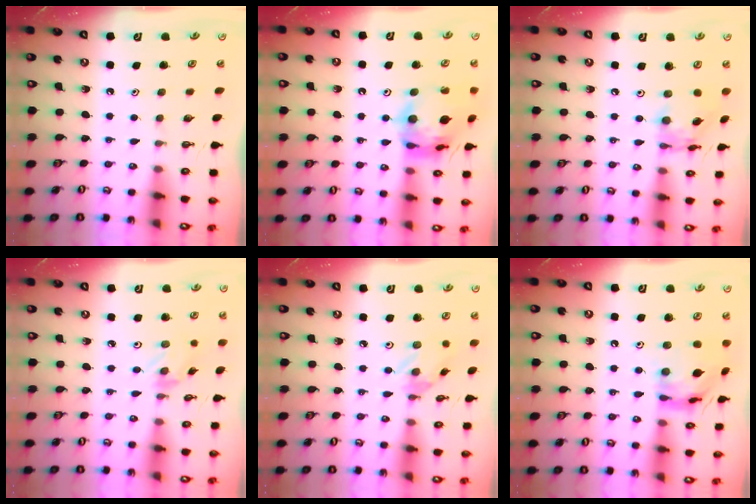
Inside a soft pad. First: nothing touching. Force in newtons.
{"total": 15.6, "press": 15.4, "slide": 1.9}
{"total": 11.1, "press": 11.1, "slide": 0.7}
{"total": 1.5, "press": 1.4, "slide": 0.3}
{"total": 2.7, "press": 2.7, "slide": 0.1}
{"total": 14.6, "press": 14.5, "slide": 1.2}